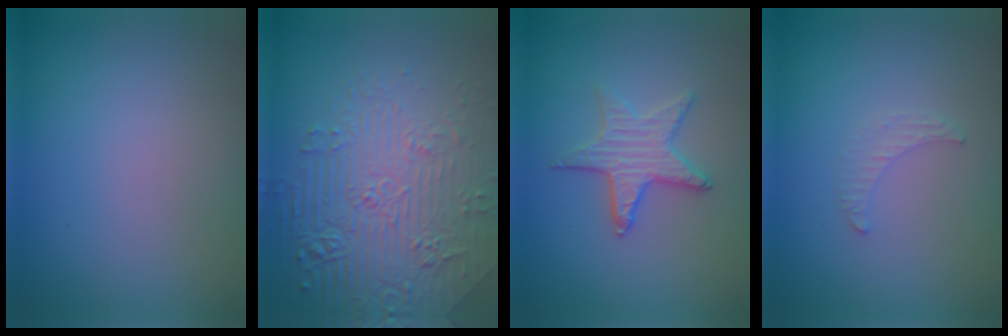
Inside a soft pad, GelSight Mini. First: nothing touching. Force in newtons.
{"total": 8.9, "press": 6.1, "slide": 6.4}
{"total": 3.1, "press": 2.9, "slide": 1.2}
{"total": 1.1, "press": 1.1, "slide": 0.3}